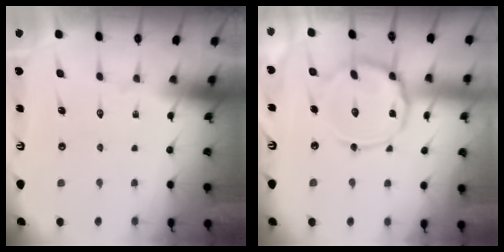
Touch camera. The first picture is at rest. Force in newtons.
{"total": 14.3, "press": 14.3, "slide": 1.0}